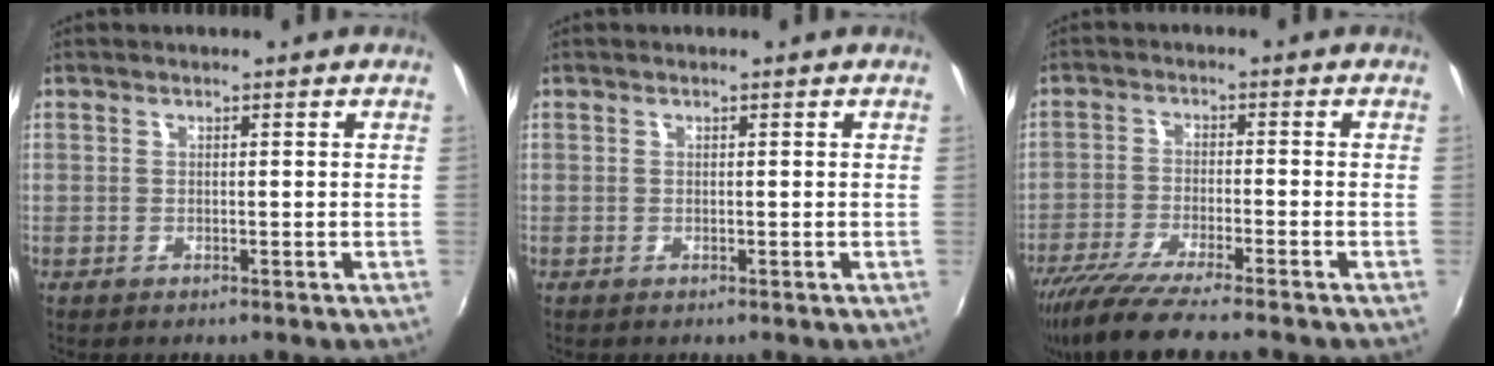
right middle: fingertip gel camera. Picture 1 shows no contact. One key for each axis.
{"total": 0.0}
{"total": 11.6, "fx": -9.8, "fy": 0.2, "fz": 6.2, "tx": -0.132, "ty": -0.040, "tz": -0.170}